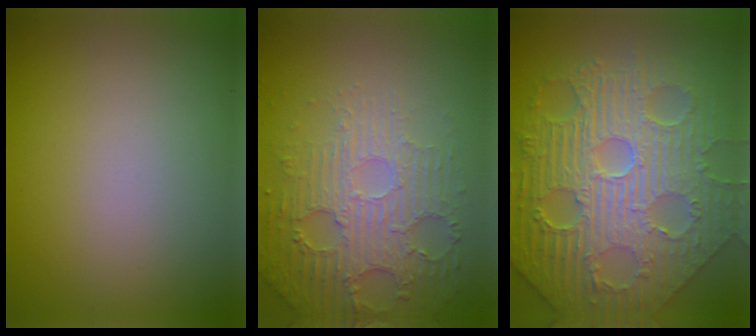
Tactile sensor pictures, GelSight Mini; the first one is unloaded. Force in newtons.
{"total": 6.1, "press": 3.9, "slide": 4.6}
{"total": 12.4, "press": 8.2, "slide": 9.3}